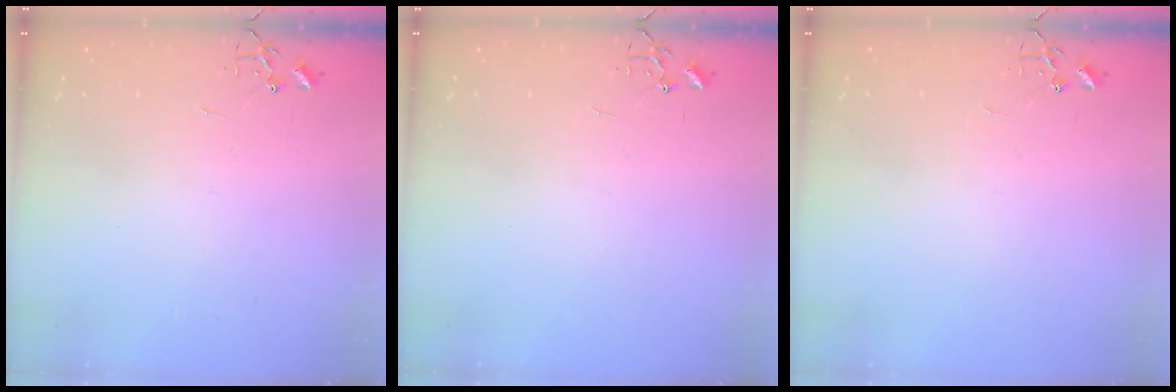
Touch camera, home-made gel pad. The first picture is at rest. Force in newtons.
{"total": 0.0}
{"total": 0.0}